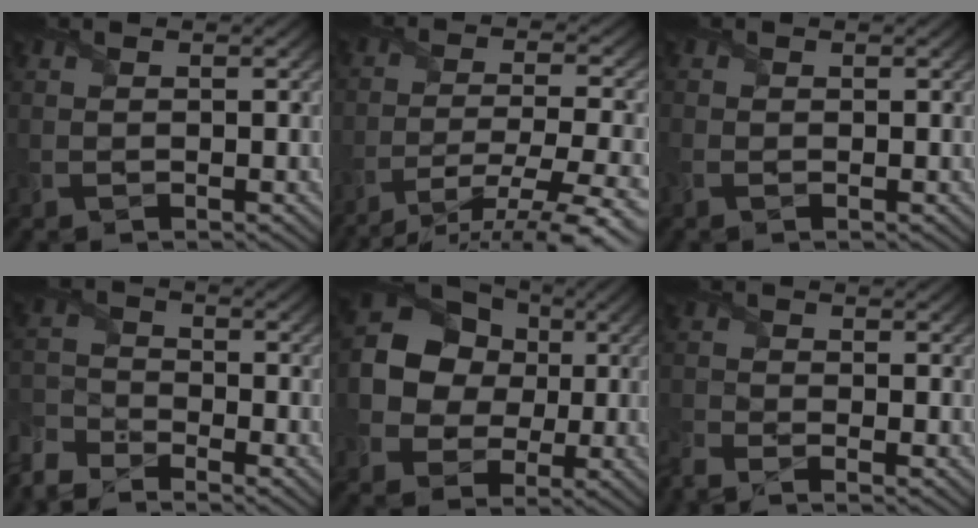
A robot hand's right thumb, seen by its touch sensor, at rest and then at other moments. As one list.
[{"total": 11.9, "force": [-9.1, 1.9, 7.5], "torque": [-0.133, -0.011, -0.137]}, {"total": 1.6, "force": [-0.5, 1.2, 1.0], "torque": [-0.029, -0.003, -0.012]}, {"total": 6.0, "force": [-5.3, 2.1, 1.9], "torque": [-0.054, -0.015, -0.124]}, {"total": 12.2, "force": [0.8, 10.5, 6.1], "torque": [-0.150, 0.010, 0.001]}, {"total": 3.3, "force": [-2.8, 0.6, 1.7], "torque": [-0.048, -0.012, -0.069]}]